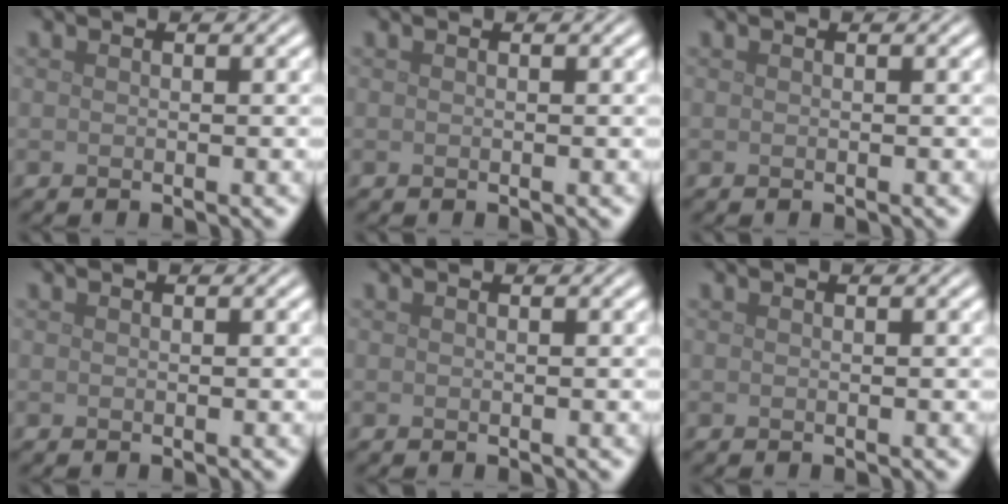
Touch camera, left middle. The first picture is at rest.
{"total": 0.0}
{"total": 0.0}
{"total": 0.0}
{"total": 0.0}
{"total": 0.0}